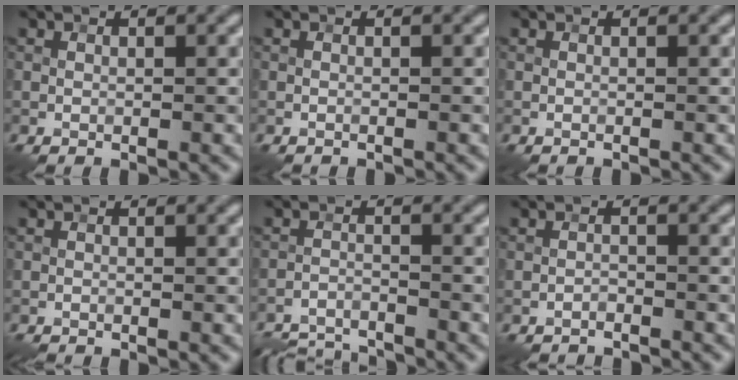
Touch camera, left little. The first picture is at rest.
{"total": 0.7, "force": [-0.7, 0.0, -0.1], "torque": [0.005, -0.002, -0.015]}
{"total": 0.0}
{"total": 0.9, "force": [-0.9, 0.0, 0.0], "torque": [0.001, -0.003, -0.019]}
{"total": 6.8, "force": [-6.6, 1.0, 1.2], "torque": [-0.029, -0.017, -0.111]}
{"total": 1.7, "force": [-1.7, 0.2, 0.1], "torque": [0.003, -0.001, -0.032]}